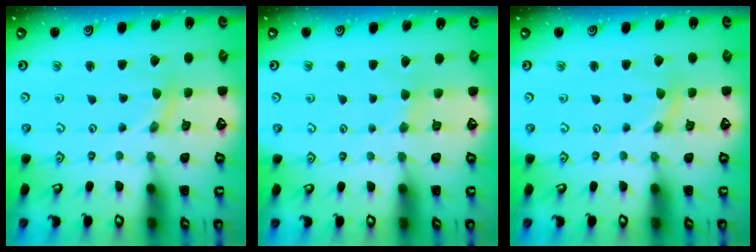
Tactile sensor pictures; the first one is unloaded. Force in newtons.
{"total": 2.2, "press": 2.2, "slide": 0.5}
{"total": 0.0}